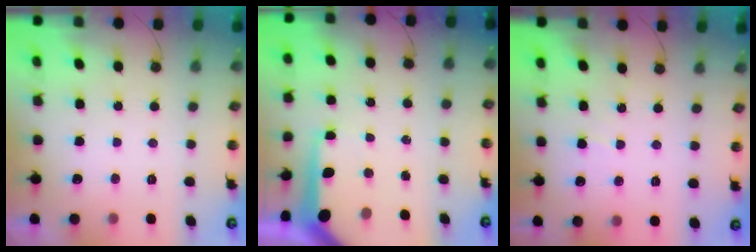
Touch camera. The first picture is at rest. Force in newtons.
{"total": 11.8, "press": 11.8, "slide": 1.1}
{"total": 3.6, "press": 3.6, "slide": 0.6}